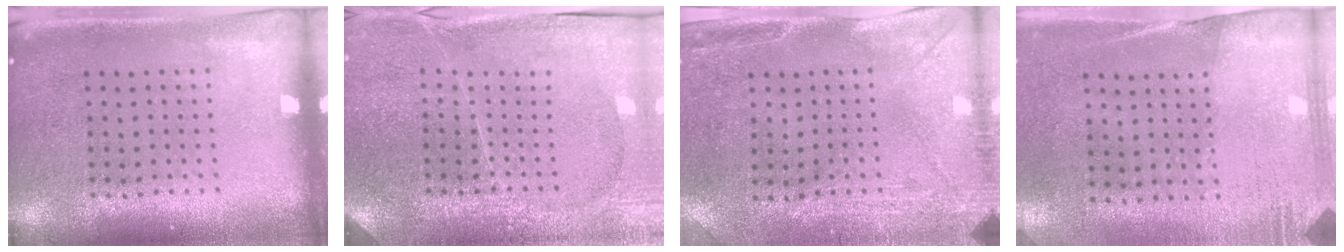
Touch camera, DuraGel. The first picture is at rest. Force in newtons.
{"total": 3.8, "press": 3.5, "slide": 1.5}
{"total": 3.0, "press": 2.4, "slide": 1.8}
{"total": 2.6, "press": 2.3, "slide": 1.4}